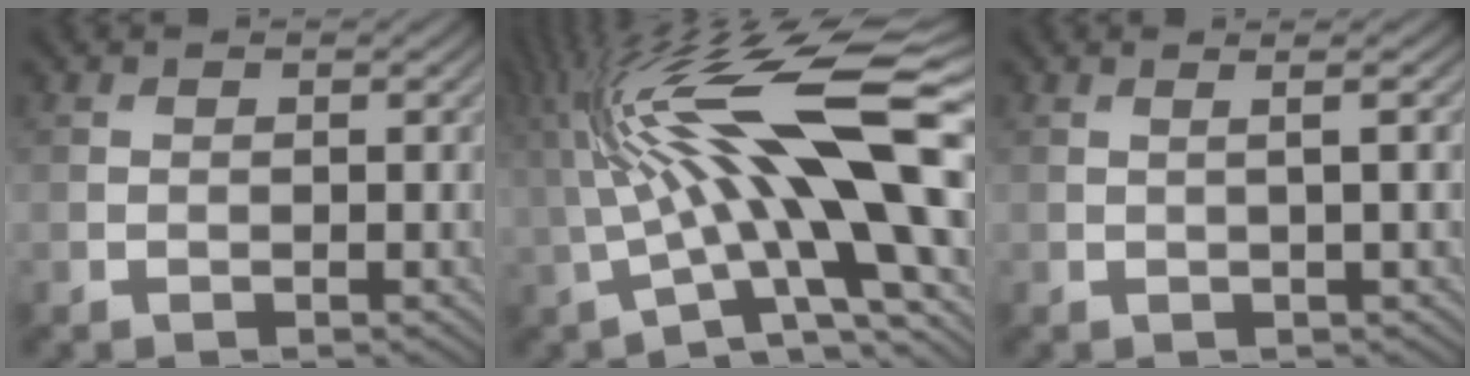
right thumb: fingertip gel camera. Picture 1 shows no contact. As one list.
[{"total": 19.8, "force": [2.4, 5.5, 18.9], "torque": [-0.327, 0.020, 0.044]}, {"total": 3.1, "force": [0.5, 0.5, 3.0], "torque": [-0.041, 0.013, 0.000]}]